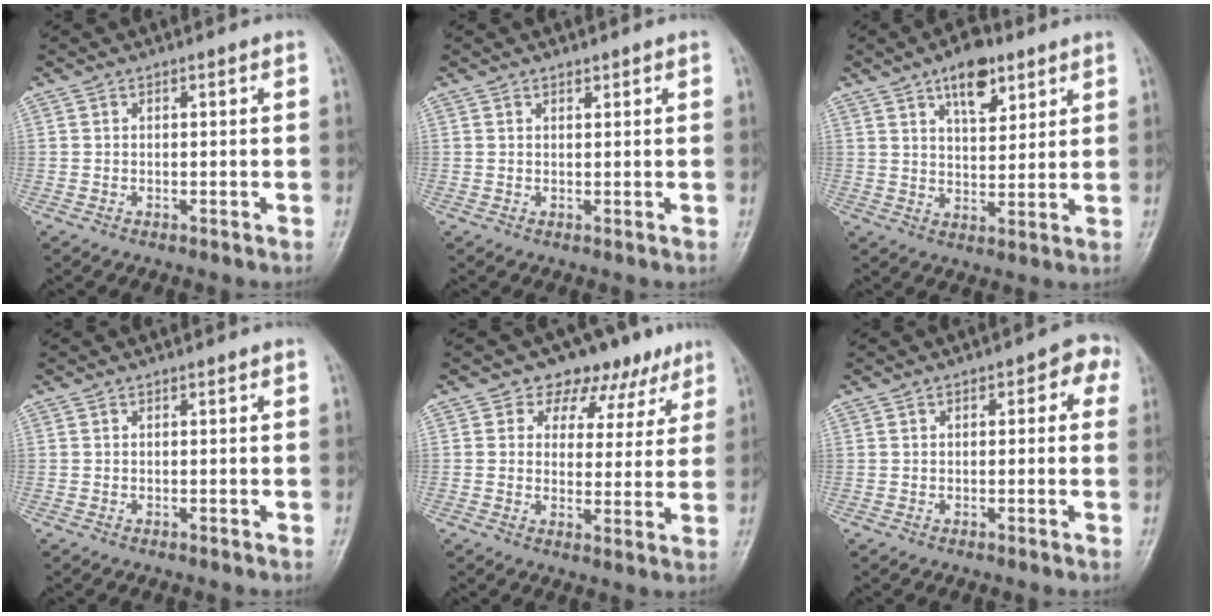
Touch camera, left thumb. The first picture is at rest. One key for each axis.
{"total": 0.8, "fx": 0.6, "fy": 0.2, "fz": 0.3, "tx": -0.006, "ty": -0.004, "tz": 0.011}
{"total": 10.3, "fx": 6.0, "fy": 4.6, "fz": 7.0, "tx": -0.091, "ty": -0.032, "tz": 0.100}
{"total": 0.0}
{"total": 9.8, "fx": 6.3, "fy": 6.7, "fz": 3.4, "tx": 0.001, "ty": -0.021, "tz": 0.077}
{"total": 5.1, "fx": 1.4, "fy": 2.6, "fz": 4.2, "tx": -0.027, "ty": 0.017, "tz": 0.010}